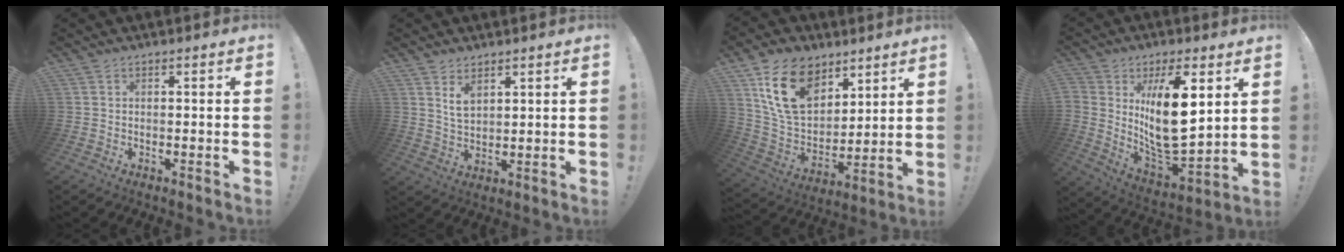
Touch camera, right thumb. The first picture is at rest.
{"total": 5.7, "force": [3.6, 3.2, 2.9], "torque": [-0.038, -0.020, 0.063]}
{"total": 19.2, "force": [9.8, 12.8, 10.4], "torque": [-0.172, -0.050, 0.186]}
{"total": 18.0, "force": [5.5, 8.7, 14.8], "torque": [-0.251, -0.042, 0.093]}